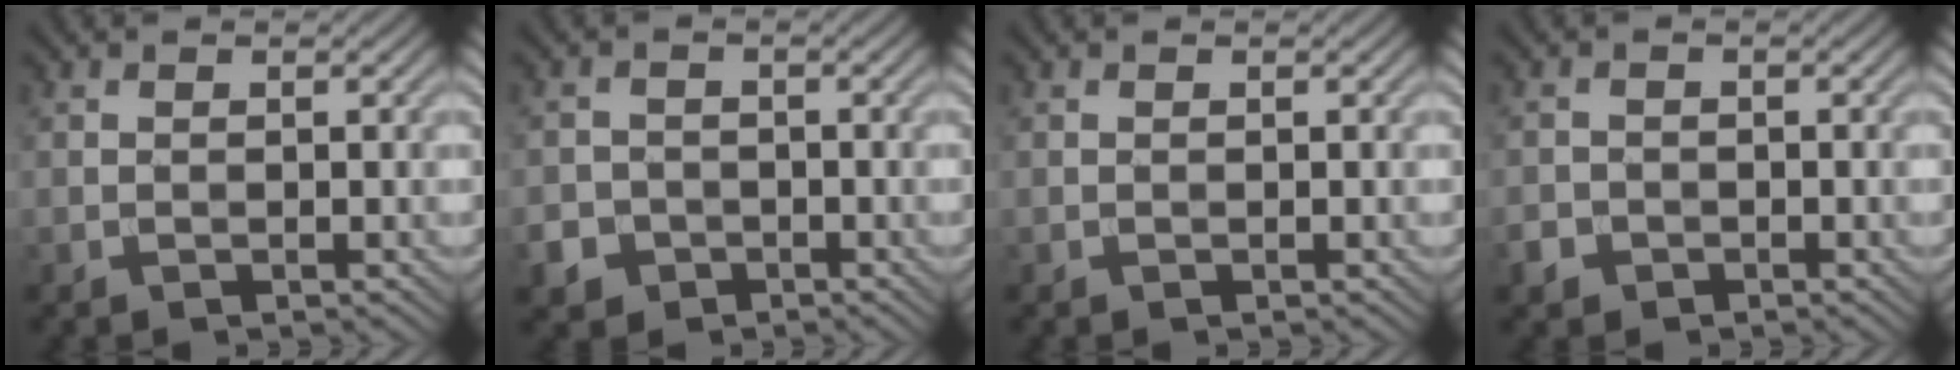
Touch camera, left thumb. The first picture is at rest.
{"total": 3.9, "force": [-2.2, 3.2, 0.9], "torque": [-0.011, -0.007, -0.046]}
{"total": 0.0}
{"total": 1.9, "force": [-1.2, 1.4, 0.6], "torque": [-0.012, -0.005, -0.027]}